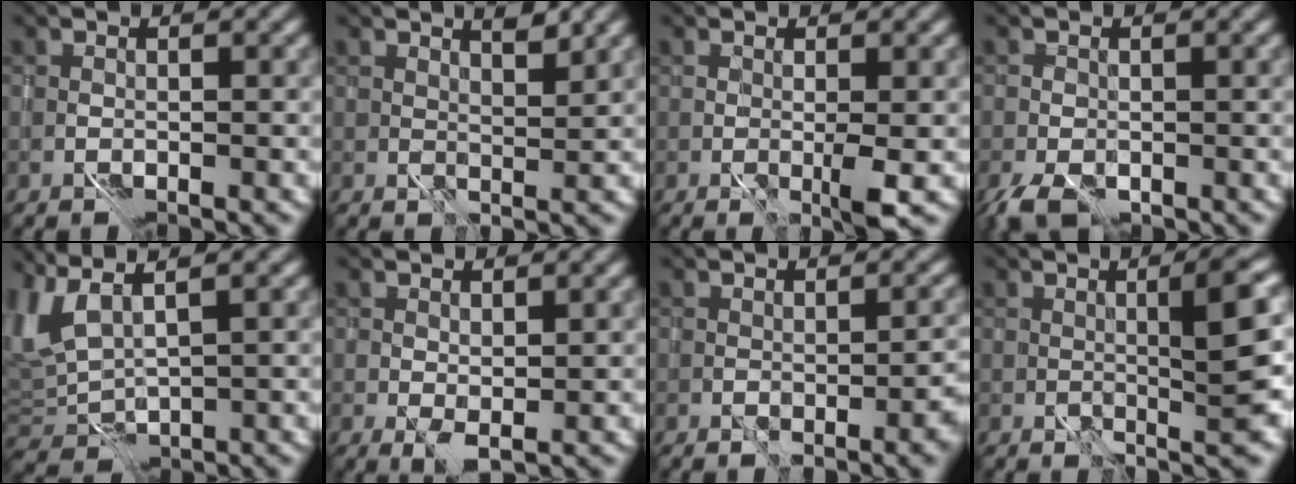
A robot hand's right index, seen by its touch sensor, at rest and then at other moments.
{"total": 2.8, "force": [2.7, -0.1, 0.7], "torque": [-0.006, 0.002, 0.048]}
{"total": 1.9, "force": [0.9, -0.1, 1.7], "torque": [-0.028, 0.003, 0.014]}
{"total": 2.9, "force": [-1.8, 1.3, 1.9], "torque": [-0.030, -0.006, -0.033]}
{"total": 5.3, "force": [2.7, 2.0, 4.1], "torque": [-0.103, 0.003, 0.054]}
{"total": 1.3, "force": [1.0, 0.1, 0.8], "torque": [-0.017, 0.002, 0.022]}
{"total": 3.0, "force": [-0.2, 0.7, 2.9], "torque": [-0.029, 0.006, 0.009]}
{"total": 6.1, "force": [1.6, 1.1, 5.8], "torque": [-0.069, 0.011, 0.036]}